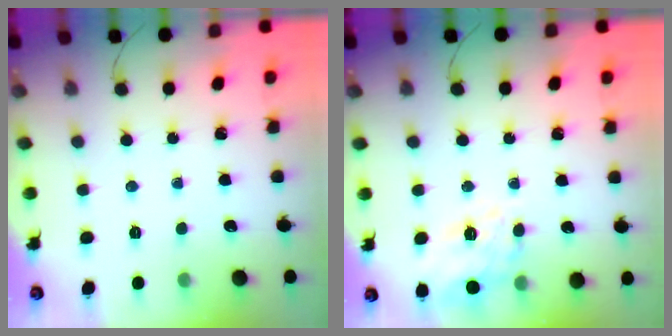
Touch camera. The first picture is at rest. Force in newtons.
{"total": 9.8, "press": 9.4, "slide": 2.9}